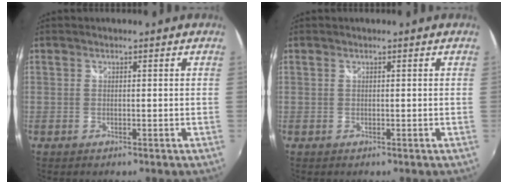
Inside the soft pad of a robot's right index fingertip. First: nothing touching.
{"total": 0.0}